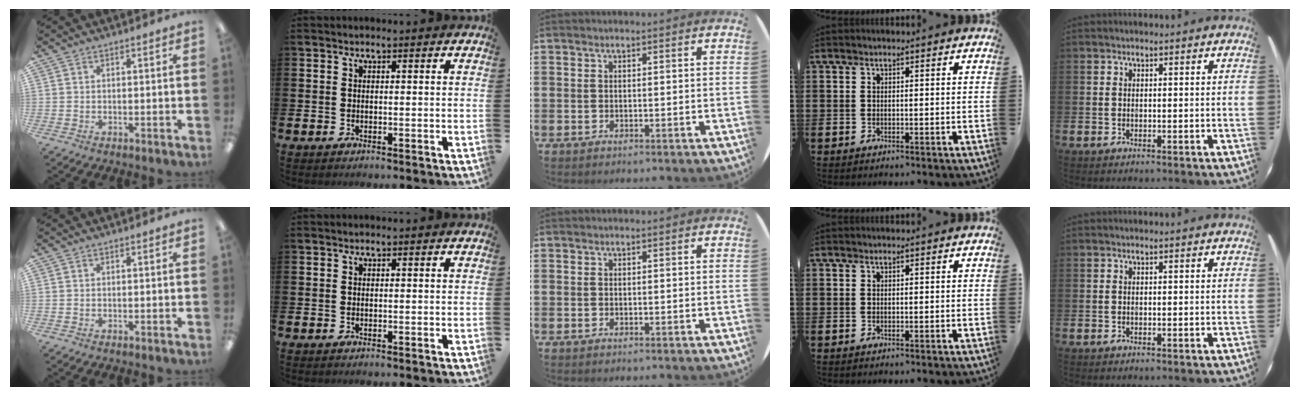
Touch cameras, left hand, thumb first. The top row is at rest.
{}